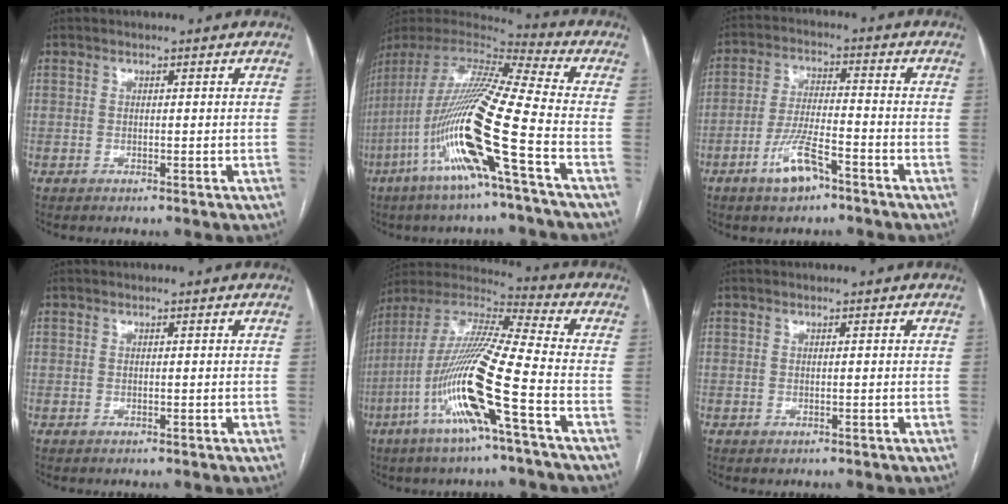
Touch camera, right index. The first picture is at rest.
{"total": 21.5, "force": [-7.2, 0.1, 20.3], "torque": [-0.431, -0.028, -0.149]}
{"total": 7.5, "force": [-4.5, 1.9, 5.7], "torque": [-0.117, -0.002, -0.080]}
{"total": 0.0}
{"total": 17.8, "force": [-6.4, 0.0, 16.6], "torque": [-0.340, -0.007, -0.130]}
{"total": 0.0}